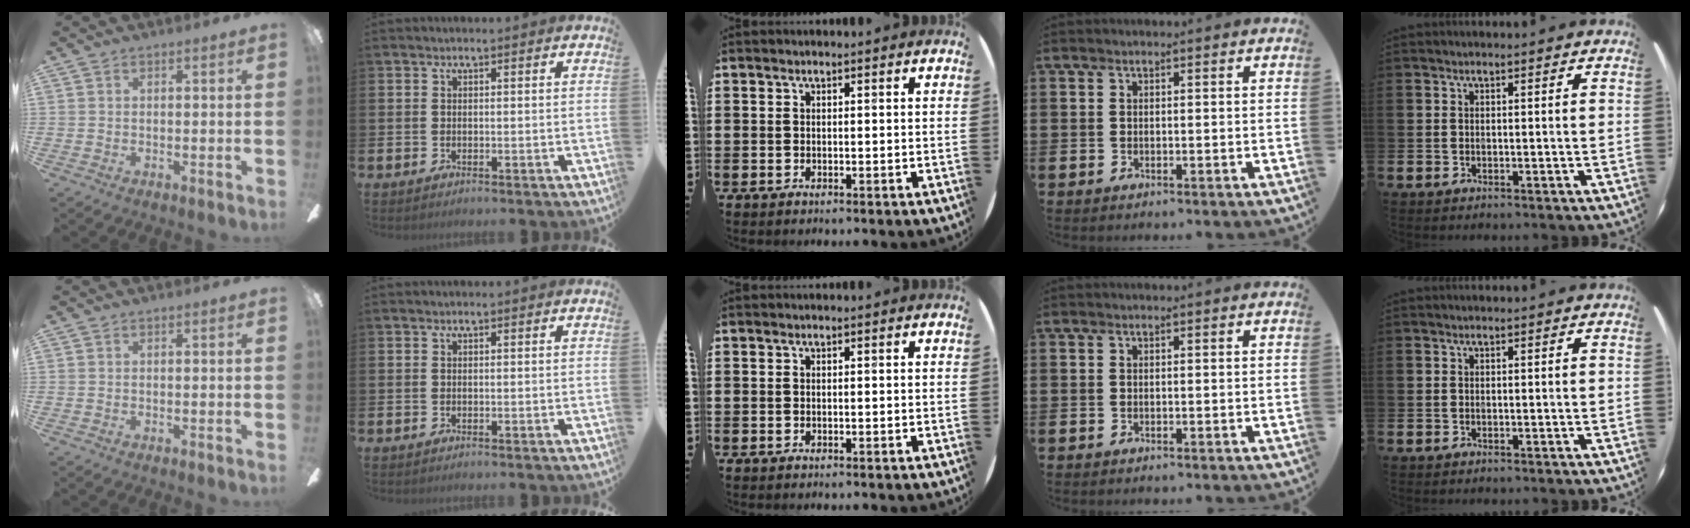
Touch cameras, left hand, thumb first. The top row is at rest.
{}